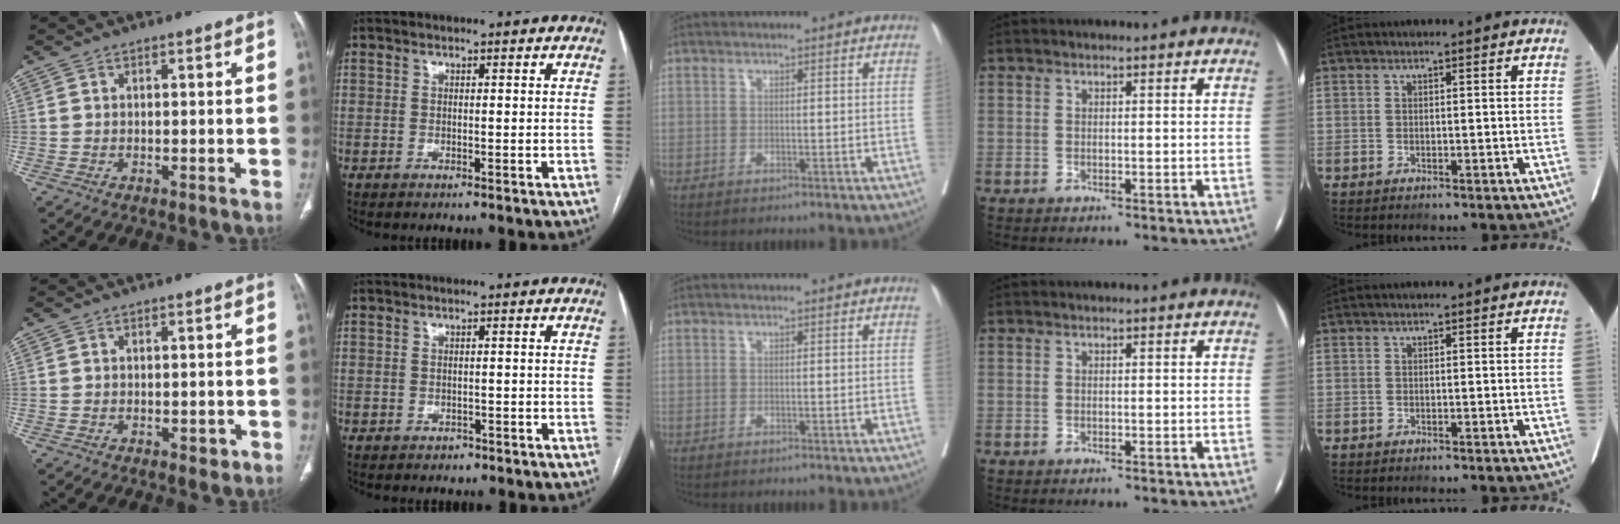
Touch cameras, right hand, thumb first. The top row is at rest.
{"thumb": {"total": 1.3, "force": [-0.4, 0.9, 0.9], "torque": [-0.006, 0.000, -0.003]}, "index": {"total": 1.2, "force": [-0.8, 0.9, 0.2], "torque": [-0.003, 0.003, -0.010]}}